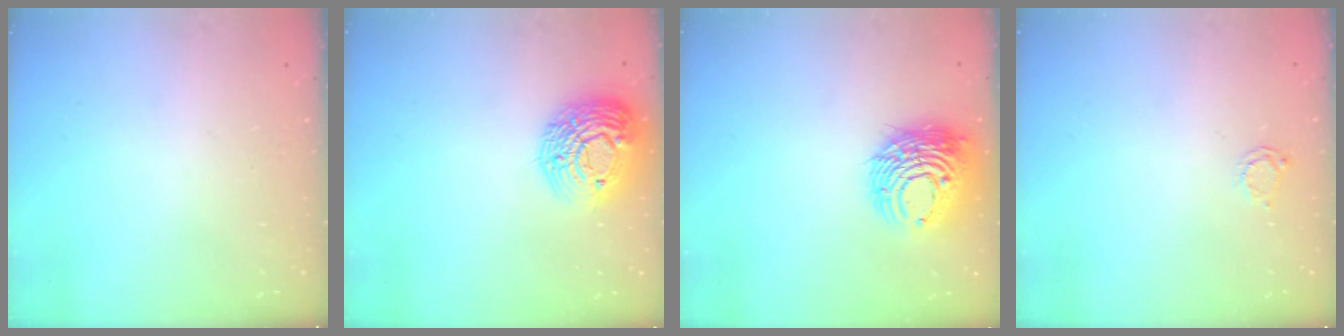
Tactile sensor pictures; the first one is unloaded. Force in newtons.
{"total": 16.1, "press": 16.0, "slide": 1.1}
{"total": 12.7, "press": 12.6, "slide": 1.6}
{"total": 2.3, "press": 2.3, "slide": 0.3}